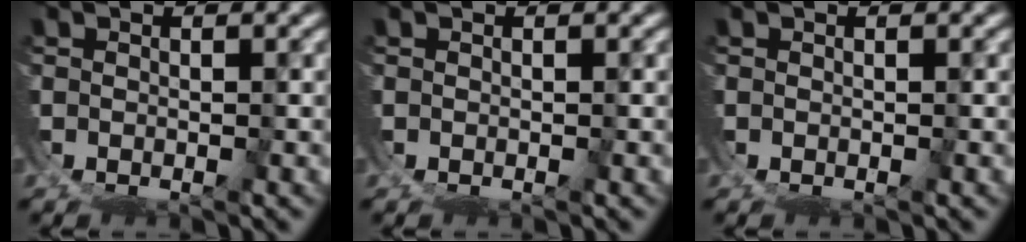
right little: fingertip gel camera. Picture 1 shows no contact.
{"total": 0.0}
{"total": 0.0}